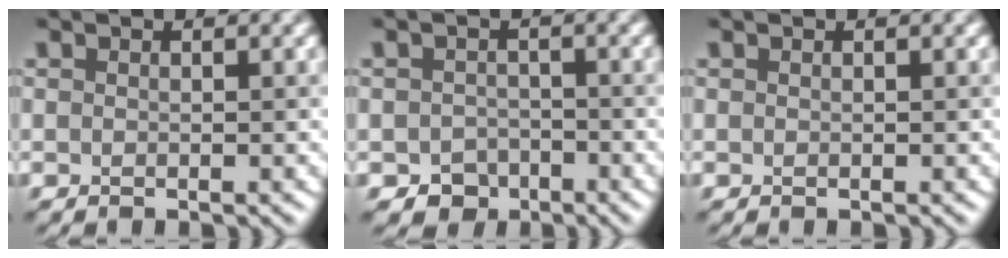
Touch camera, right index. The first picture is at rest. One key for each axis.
{"total": 2.4, "fx": -1.6, "fy": 1.7, "fz": 0.3, "tx": 0.000, "ty": -0.002, "tz": -0.024}
{"total": 0.0}